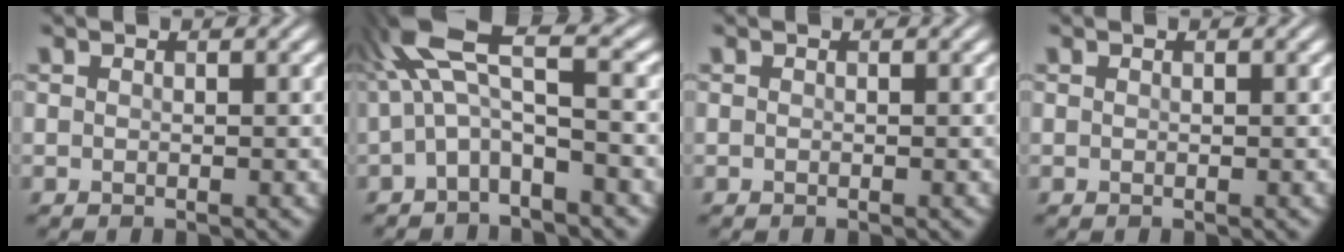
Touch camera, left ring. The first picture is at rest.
{"total": 5.9, "force": [-0.1, 1.8, 5.7], "torque": [-0.115, 0.021, -0.017]}
{"total": 0.0}
{"total": 0.0}